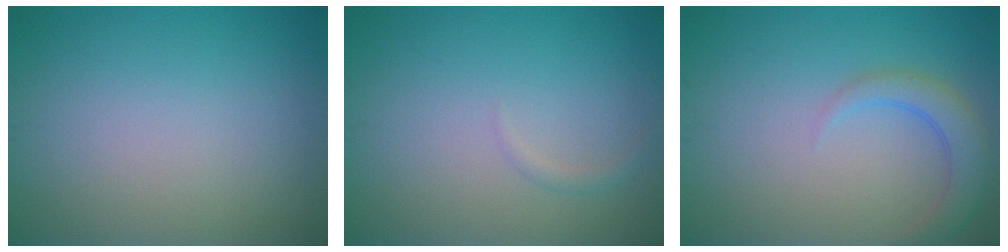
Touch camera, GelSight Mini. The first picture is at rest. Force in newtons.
{"total": 0.7, "press": 0.7, "slide": 0.1}
{"total": 3.0, "press": 3.0, "slide": 0.3}